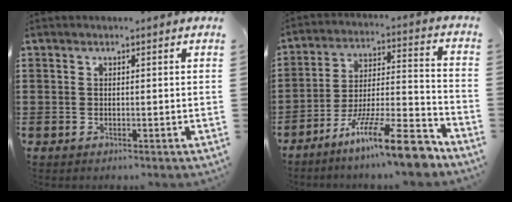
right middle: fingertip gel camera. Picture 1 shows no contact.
{"total": 14.2, "force": [-10.7, 1.1, 9.3], "torque": [-0.146, 0.029, -0.190]}